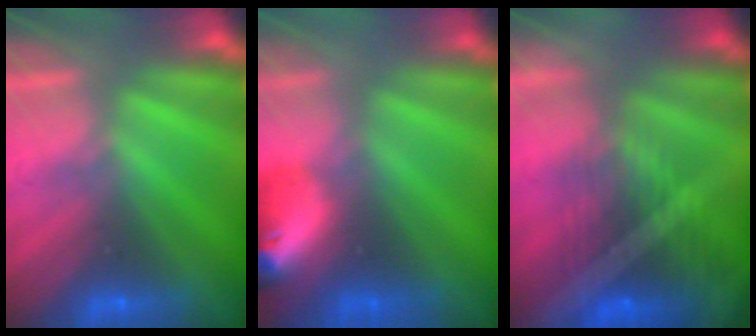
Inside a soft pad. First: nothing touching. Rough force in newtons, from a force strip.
{"total": 8.1}
{"total": 9.6}